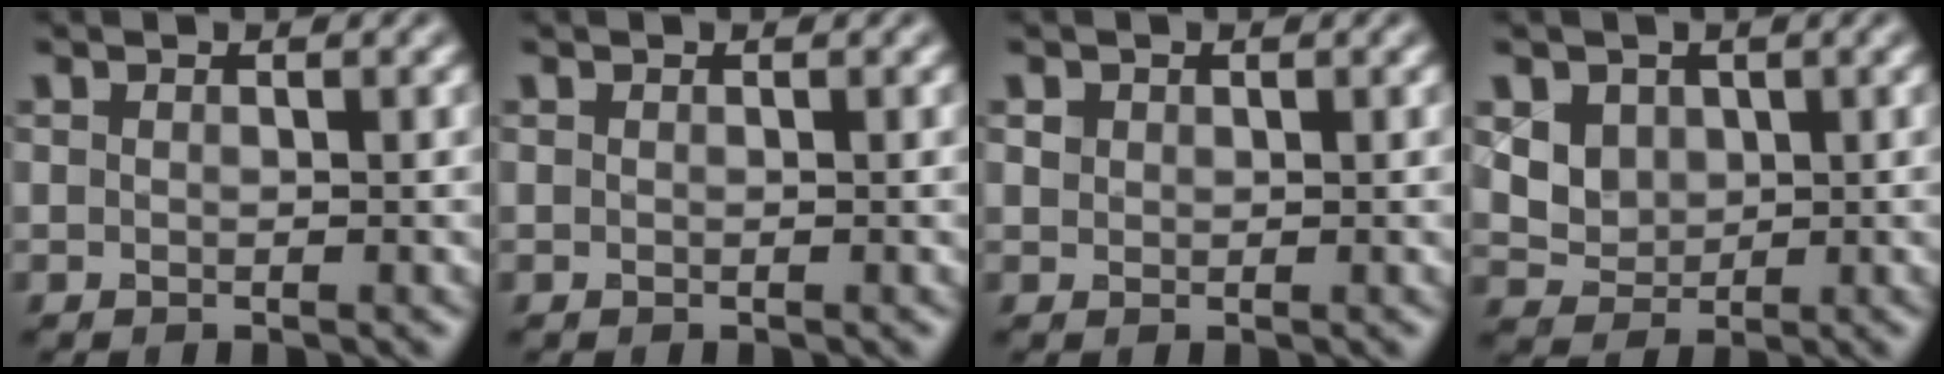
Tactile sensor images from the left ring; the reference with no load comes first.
{"total": 0.0}
{"total": 0.8, "force": [0.4, 0.7, 0.1], "torque": [0.001, -0.002, 0.007]}
{"total": 3.7, "force": [1.5, 3.0, 1.6], "torque": [-0.049, -0.001, 0.050]}